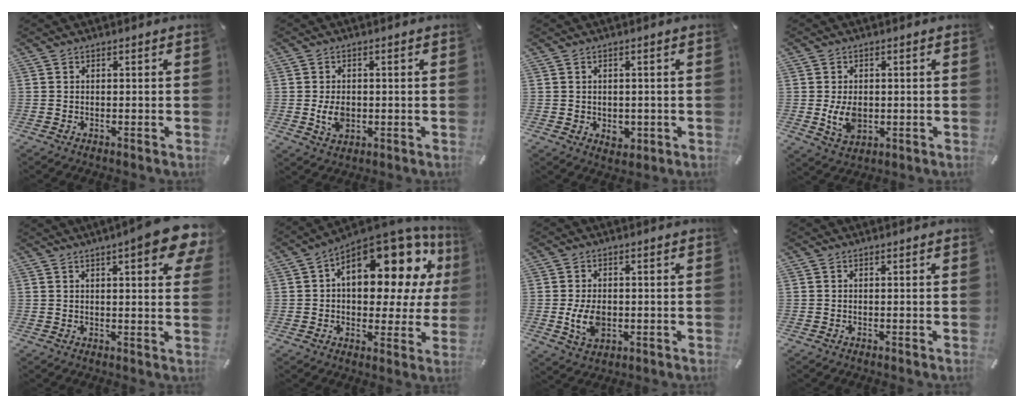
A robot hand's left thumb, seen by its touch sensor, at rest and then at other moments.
{"total": 4.9, "force": [-0.5, 3.5, 3.4], "torque": [-0.074, -0.005, -0.013]}
{"total": 3.1, "force": [-0.4, 2.7, 1.4], "torque": [-0.007, -0.002, -0.009]}
{"total": 6.3, "force": [-0.4, 4.4, 4.4], "torque": [-0.096, -0.004, -0.009]}
{"total": 10.8, "force": [5.6, 2.4, 8.9], "torque": [-0.126, -0.026, 0.091]}
{"total": 18.2, "force": [8.1, 9.9, 13.0], "torque": [-0.168, -0.065, 0.131]}
{"total": 6.7, "force": [-0.8, 4.6, 4.9], "torque": [-0.117, -0.003, -0.015]}
{"total": 0.0}